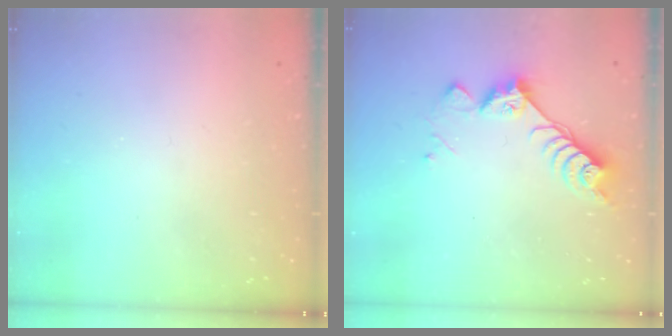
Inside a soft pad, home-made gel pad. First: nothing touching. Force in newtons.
{"total": 8.3, "press": 8.2, "slide": 0.7}